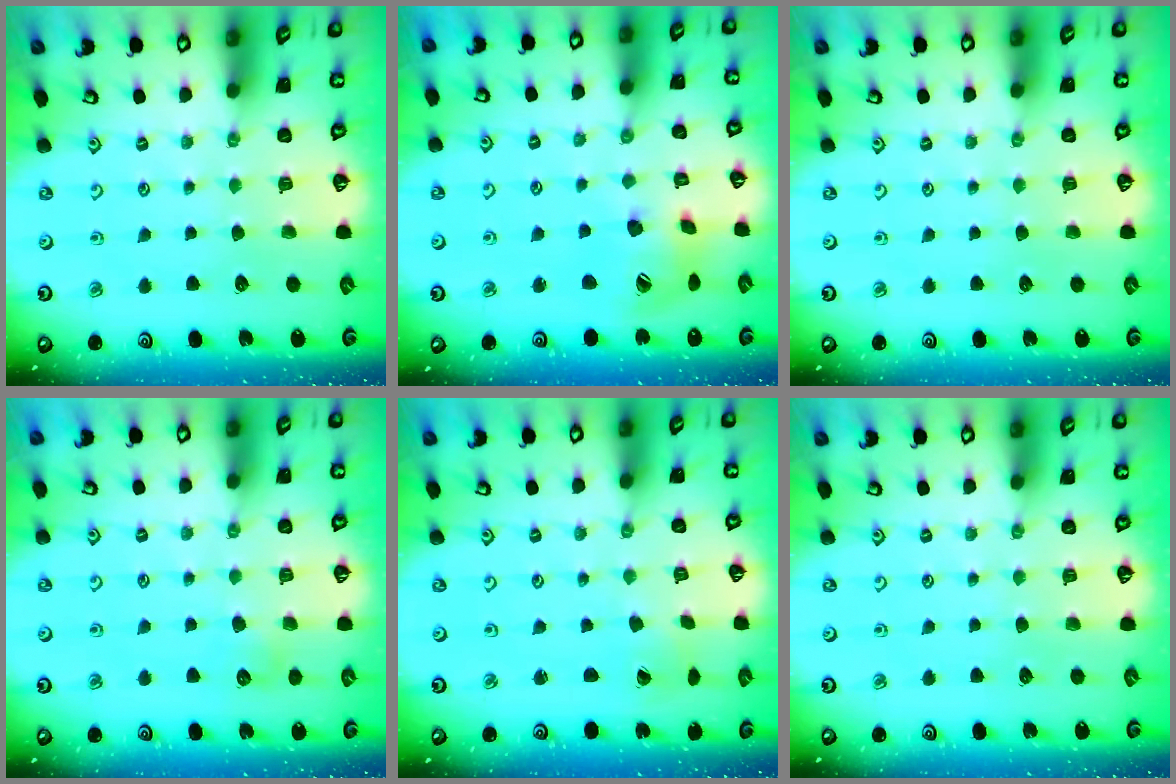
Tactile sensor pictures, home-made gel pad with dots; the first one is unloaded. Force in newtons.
{"total": 13.6, "press": 13.6, "slide": 1.3}
{"total": 0.0}
{"total": 5.7, "press": 5.6, "slide": 0.7}
{"total": 1.2, "press": 1.1, "slide": 0.4}
{"total": 0.0}